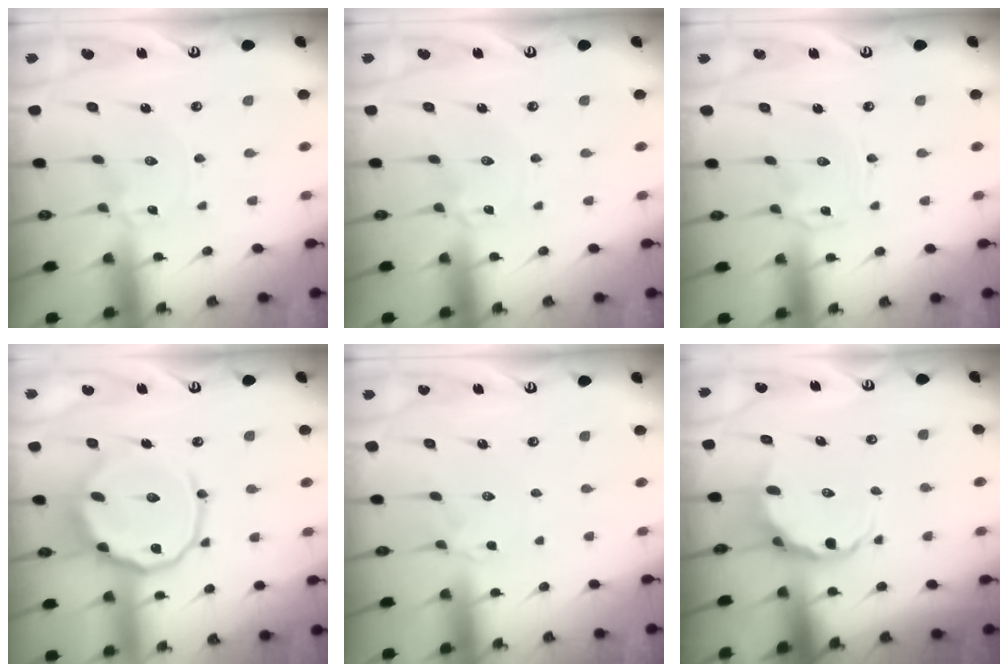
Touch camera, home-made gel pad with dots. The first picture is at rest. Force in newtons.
{"total": 1.1, "press": 1.0, "slide": 0.1}
{"total": 1.0, "press": 0.9, "slide": 0.2}
{"total": 15.2, "press": 15.1, "slide": 1.5}
{"total": 2.3, "press": 2.3, "slide": 0.5}
{"total": 6.4, "press": 6.0, "slide": 2.3}